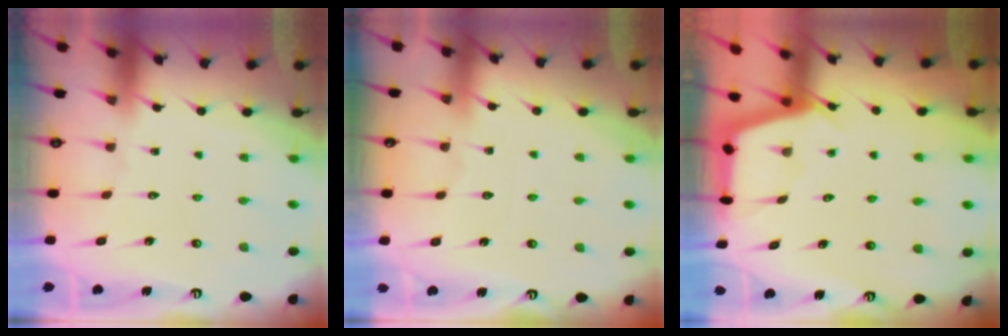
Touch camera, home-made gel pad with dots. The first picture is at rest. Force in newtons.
{"total": 3.8, "press": 3.8, "slide": 0.5}
{"total": 2.9, "press": 2.8, "slide": 0.3}